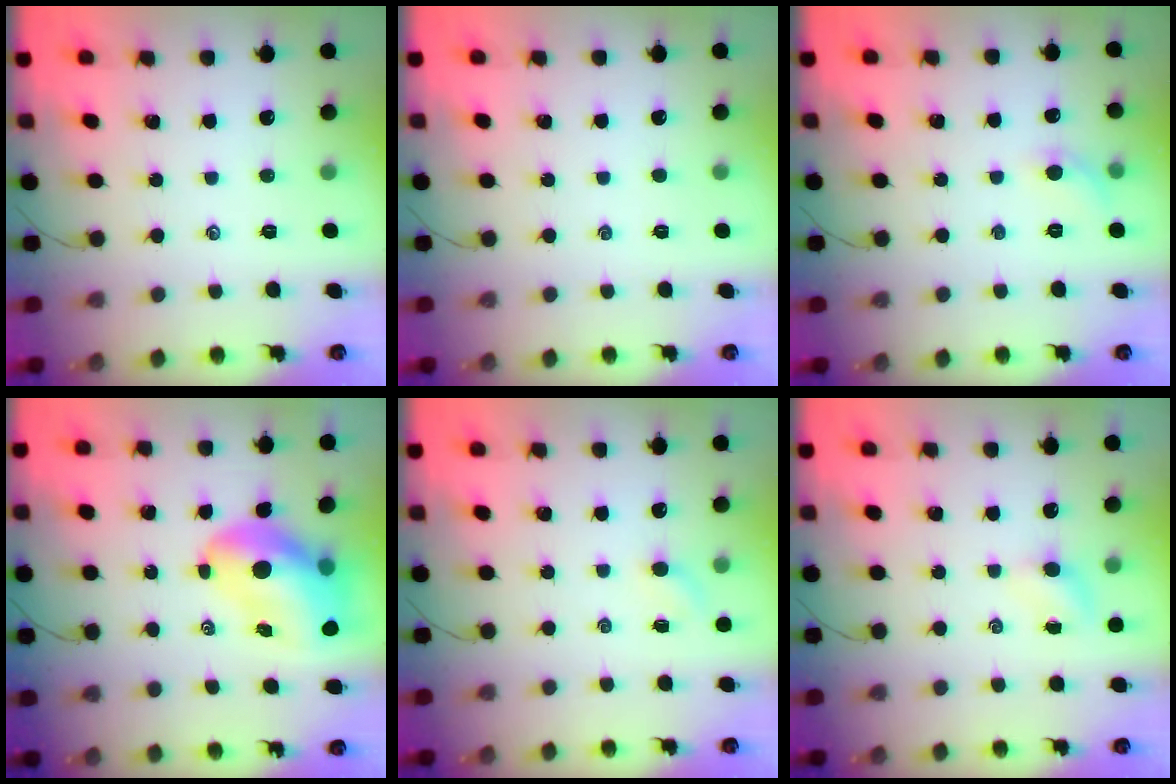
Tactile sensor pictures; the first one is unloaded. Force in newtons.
{"total": 0.0}
{"total": 5.4, "press": 5.0, "slide": 2.0}
{"total": 12.7, "press": 12.1, "slide": 3.8}
{"total": 2.4, "press": 2.3, "slide": 0.8}
{"total": 3.5, "press": 3.3, "slide": 1.1}